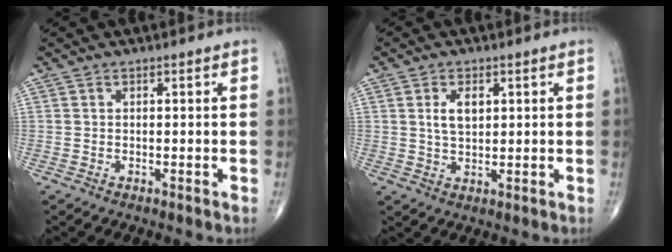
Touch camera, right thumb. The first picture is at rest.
{"total": 4.5, "force": [1.3, 2.5, 3.5], "torque": [-0.055, -0.007, 0.026]}